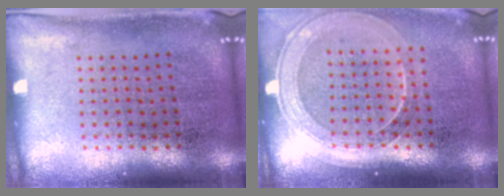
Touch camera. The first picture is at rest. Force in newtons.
{"total": 1.7, "press": 1.5, "slide": 0.7}